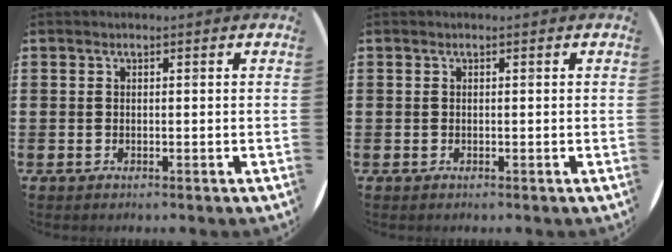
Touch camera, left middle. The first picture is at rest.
{"total": 0.0}